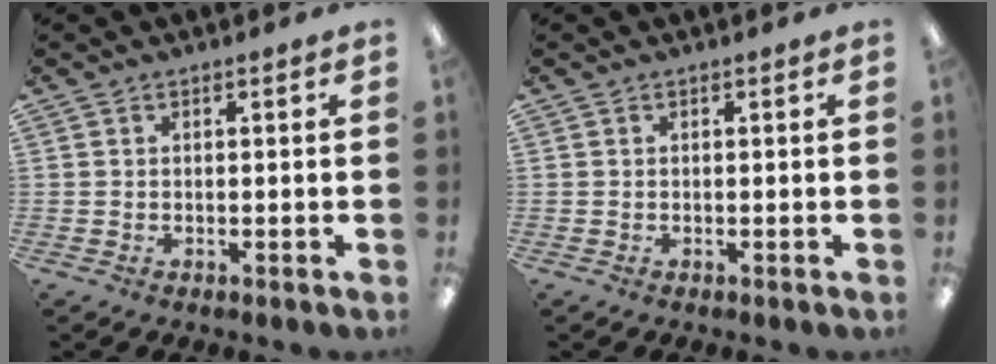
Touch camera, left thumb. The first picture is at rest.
{"total": 0.0}